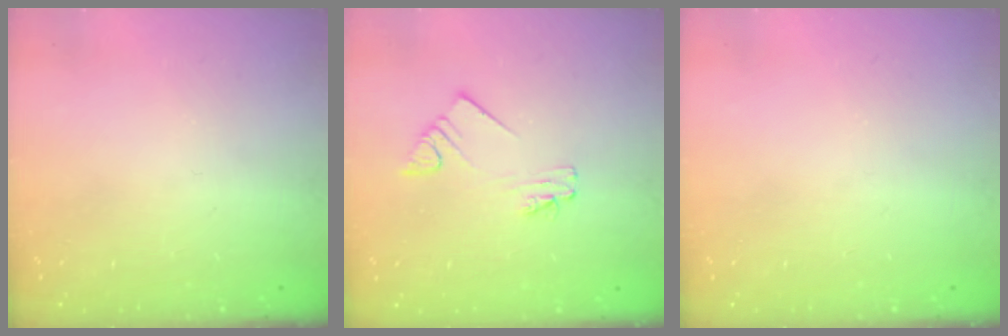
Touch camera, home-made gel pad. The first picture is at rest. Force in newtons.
{"total": 1.9, "press": 1.9, "slide": 0.1}
{"total": 0.0}